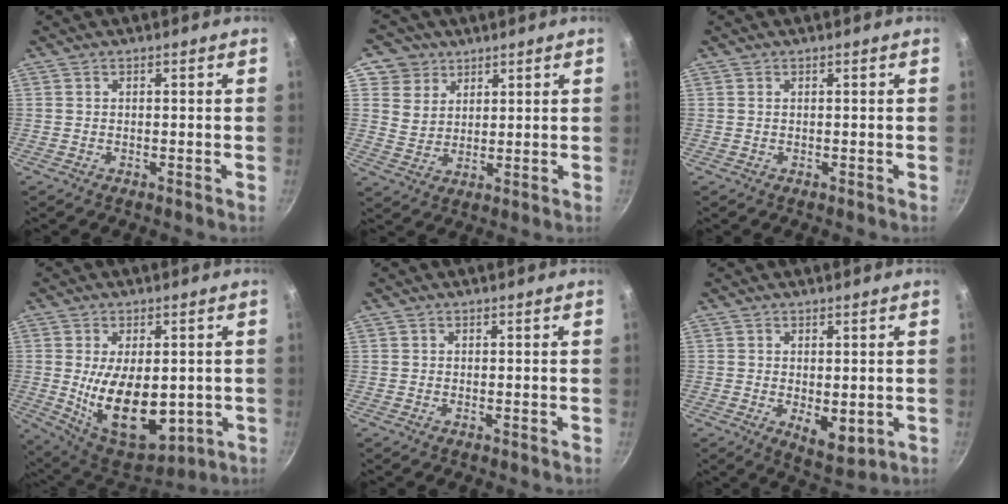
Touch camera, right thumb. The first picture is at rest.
{"total": 6.8, "force": [3.8, 5.5, 1.2], "torque": [0.016, -0.006, 0.069]}
{"total": 0.0}
{"total": 17.9, "force": [-1.3, 10.2, 14.7], "torque": [-0.224, -0.022, 0.003]}
{"total": 0.0}
{"total": 6.2, "force": [-0.4, 3.2, 5.3], "torque": [-0.064, -0.019, 0.003]}